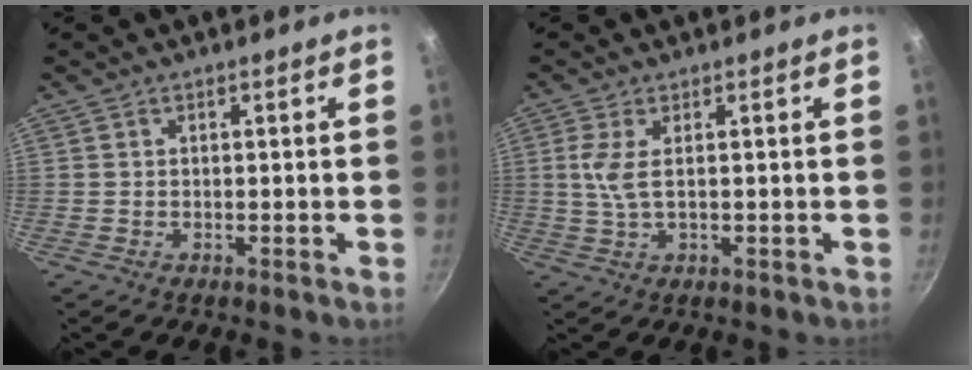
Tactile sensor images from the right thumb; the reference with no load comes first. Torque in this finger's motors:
{"motor_torque": [0.44, 0.31, 0.78, 0.08, 0.23]}